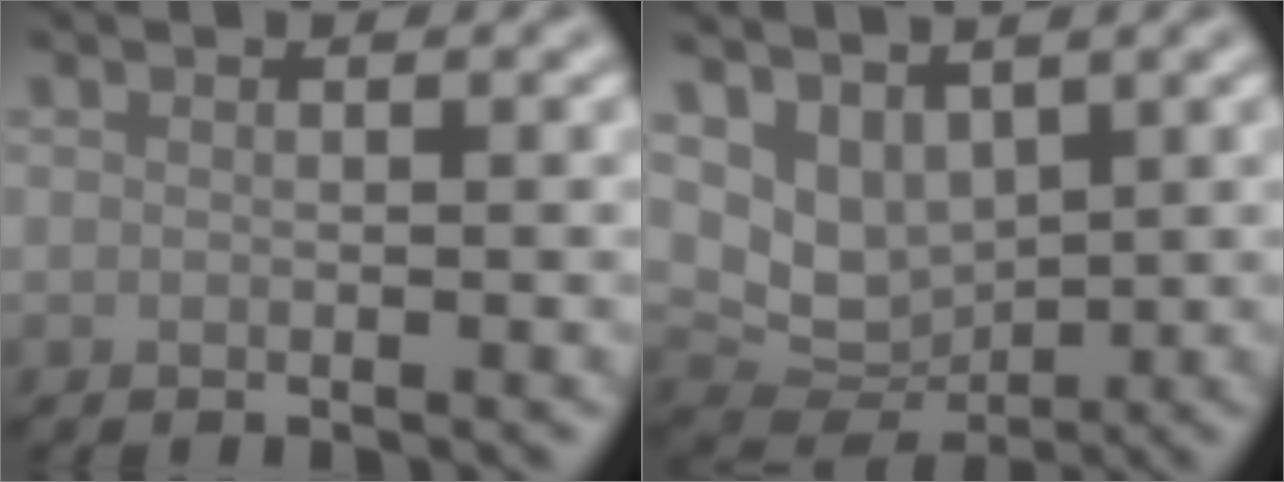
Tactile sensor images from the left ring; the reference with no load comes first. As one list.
[{"total": 4.7, "force": [1.9, 3.2, 2.9], "torque": [-0.062, -0.014, 0.035]}]